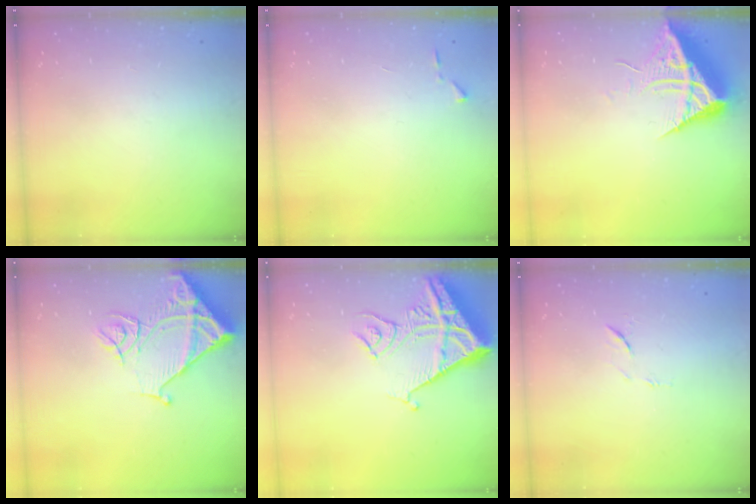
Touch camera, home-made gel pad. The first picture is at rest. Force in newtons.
{"total": 3.6, "press": 3.6, "slide": 0.5}
{"total": 13.1, "press": 13.1, "slide": 0.9}
{"total": 12.4, "press": 12.3, "slide": 1.6}
{"total": 13.5, "press": 13.5, "slide": 1.4}
{"total": 6.4, "press": 6.4, "slide": 0.6}